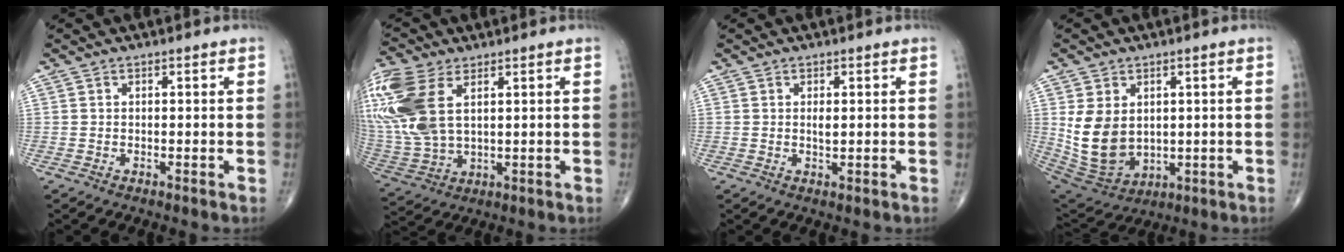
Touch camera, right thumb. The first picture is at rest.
{"total": 19.3, "force": [6.4, 10.8, 14.6], "torque": [-0.369, -0.004, 0.129]}
{"total": 1.5, "force": [0.2, 0.5, 1.4], "torque": [-0.024, -0.004, 0.005]}
{"total": 11.8, "force": [1.4, 8.6, 8.0], "torque": [-0.136, -0.015, 0.053]}